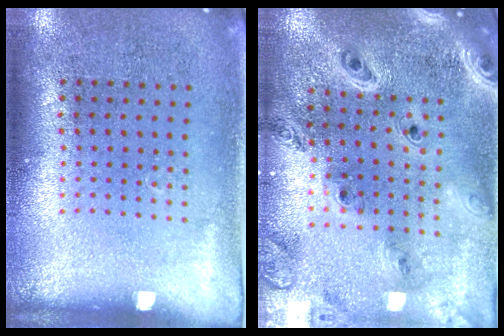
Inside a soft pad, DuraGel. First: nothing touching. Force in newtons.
{"total": 2.3, "press": 2.1, "slide": 1.0}